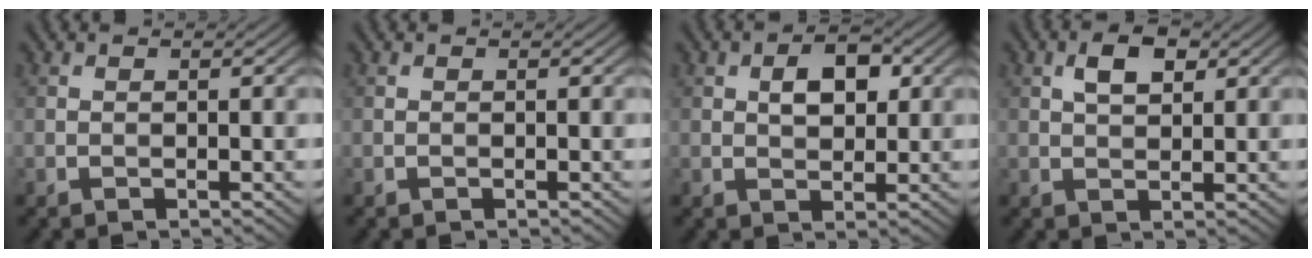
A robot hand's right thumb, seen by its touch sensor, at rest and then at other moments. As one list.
[{"total": 0.0}, {"total": 4.4, "force": [1.2, 2.5, 3.4], "torque": [-0.055, 0.004, 0.017]}, {"total": 3.7, "force": [1.5, 1.9, 2.8], "torque": [-0.053, 0.005, 0.026]}]